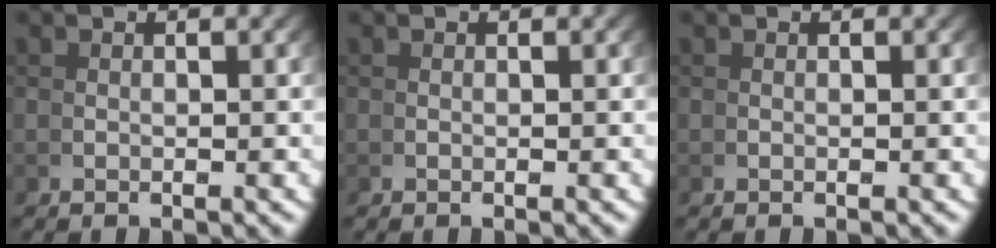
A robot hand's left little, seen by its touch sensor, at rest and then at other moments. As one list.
[{"total": 0.0}, {"total": 0.0}]